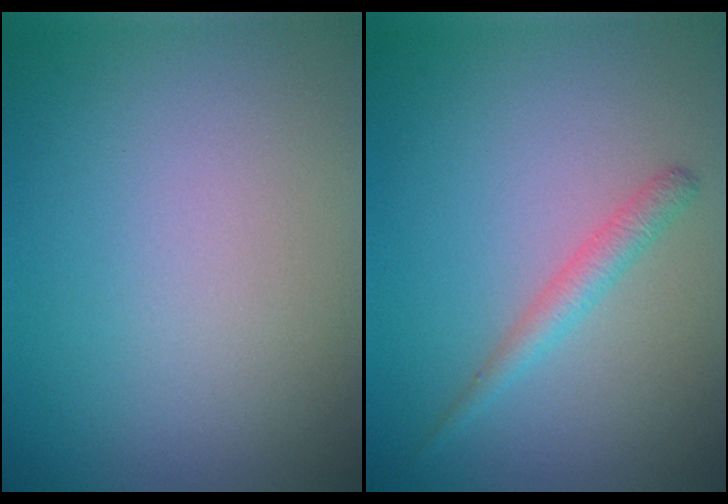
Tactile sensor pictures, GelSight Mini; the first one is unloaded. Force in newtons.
{"total": 1.8, "press": 1.8, "slide": 0.1}